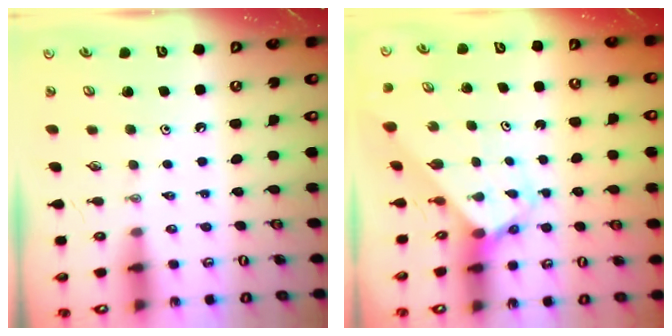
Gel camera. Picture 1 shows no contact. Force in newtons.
{"total": 2.4, "press": 2.4, "slide": 0.2}